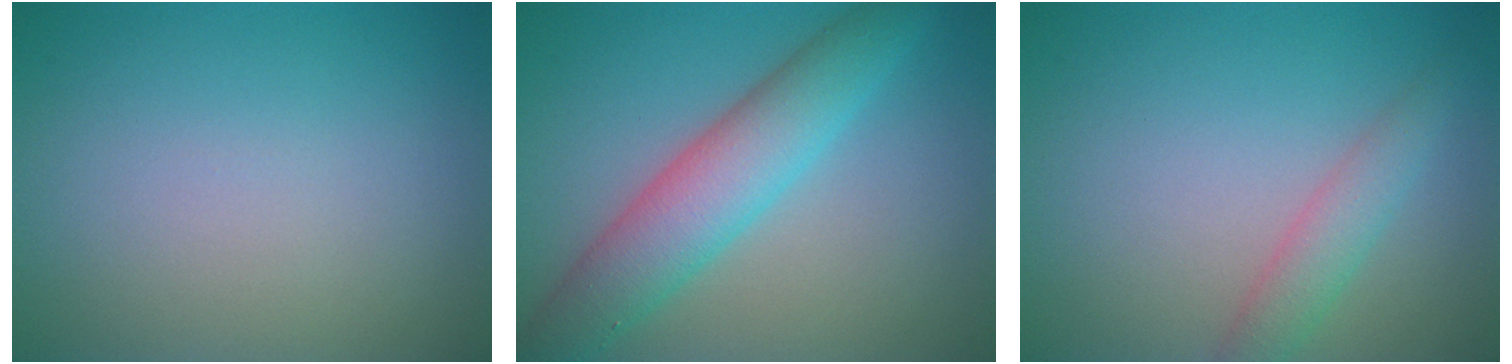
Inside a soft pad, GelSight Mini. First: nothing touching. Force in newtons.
{"total": 6.1, "press": 6.1, "slide": 0.1}
{"total": 2.3, "press": 2.3, "slide": 0.0}